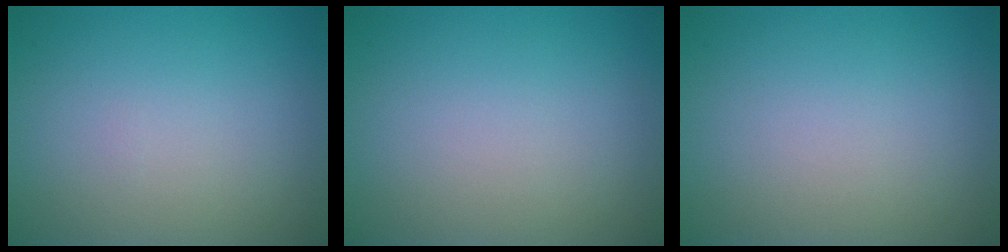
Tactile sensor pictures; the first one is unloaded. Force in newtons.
{"total": 0.0}
{"total": 0.0}